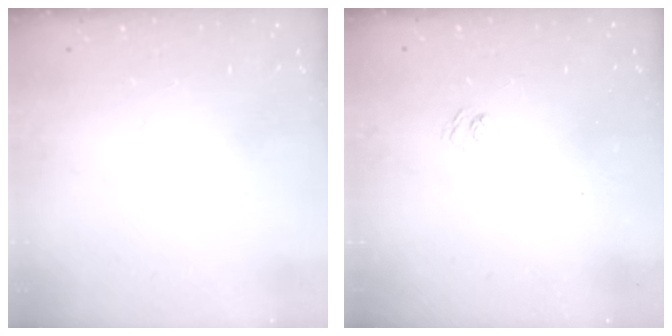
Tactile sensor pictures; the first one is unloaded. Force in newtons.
{"total": 2.4, "press": 2.0, "slide": 1.3}